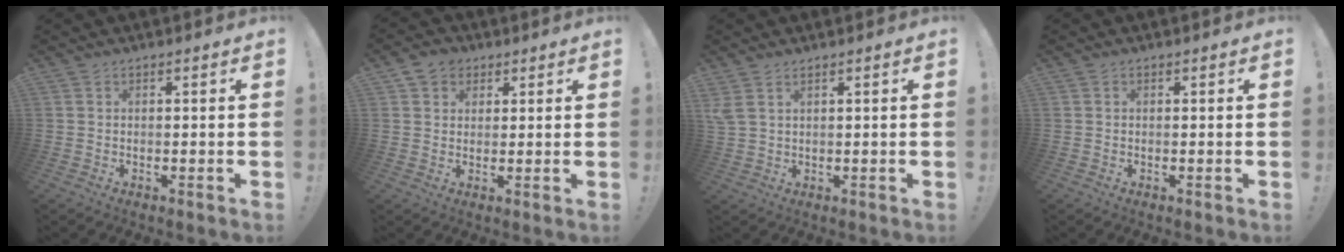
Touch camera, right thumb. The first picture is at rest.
{"total": 5.1, "force": [2.6, 4.1, 1.6], "torque": [-0.028, -0.002, 0.050]}
{"total": 3.2, "force": [1.8, 1.4, 2.2], "torque": [-0.046, -0.004, 0.036]}
{"total": 0.0}